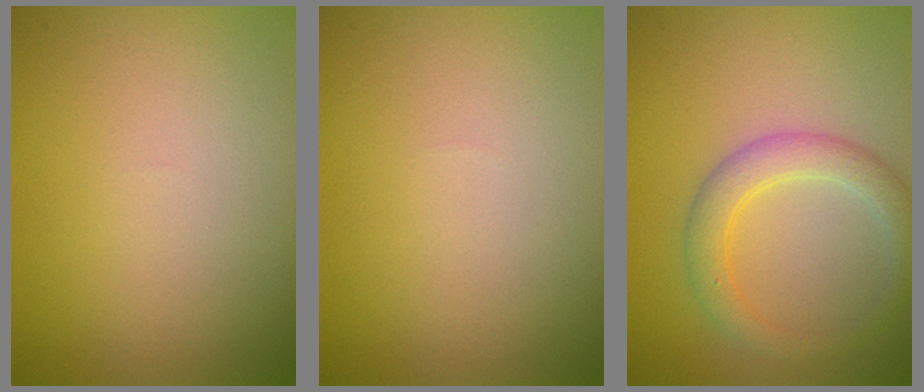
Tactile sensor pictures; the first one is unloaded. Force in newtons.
{"total": 0.0}
{"total": 3.2, "press": 3.2, "slide": 0.1}